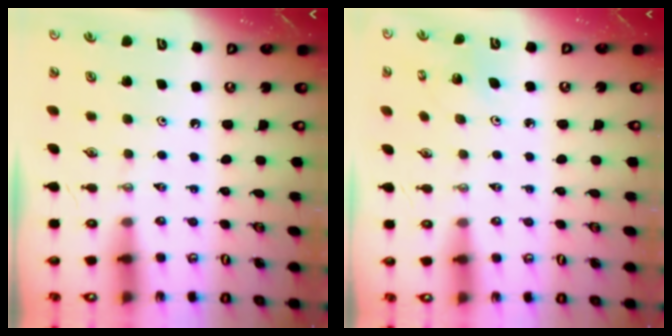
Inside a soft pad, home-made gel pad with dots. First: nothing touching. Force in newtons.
{"total": 1.7, "press": 1.6, "slide": 0.2}